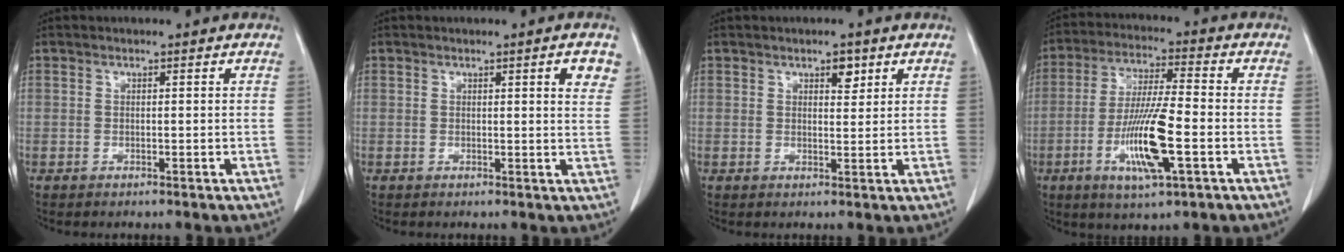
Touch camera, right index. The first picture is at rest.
{"total": 3.2, "force": [1.5, 0.3, 2.8], "torque": [-0.027, -0.004, 0.016]}
{"total": 2.4, "force": [1.4, 1.1, 1.6], "torque": [-0.022, -0.003, 0.022]}
{"total": 12.3, "force": [-3.8, 1.1, 11.7], "torque": [-0.228, -0.014, -0.070]}